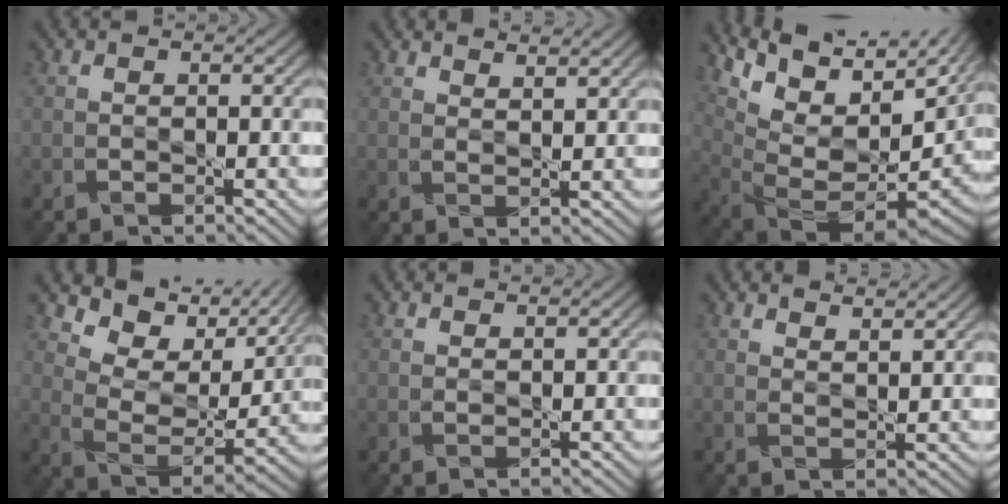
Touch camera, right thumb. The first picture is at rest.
{"total": 3.0, "force": [2.6, 0.5, 1.5], "torque": [-0.019, -0.009, 0.049]}
{"total": 15.7, "force": [6.1, 8.5, 11.7], "torque": [-0.219, 0.013, 0.134]}
{"total": 11.7, "force": [8.1, 5.5, 6.5], "torque": [-0.145, -0.003, 0.141]}
{"total": 0.9, "force": [0.9, 0.1, 0.2], "torque": [-0.011, -0.002, 0.018]}
{"total": 3.6, "force": [3.1, 0.7, 1.7], "torque": [-0.022, -0.011, 0.056]}